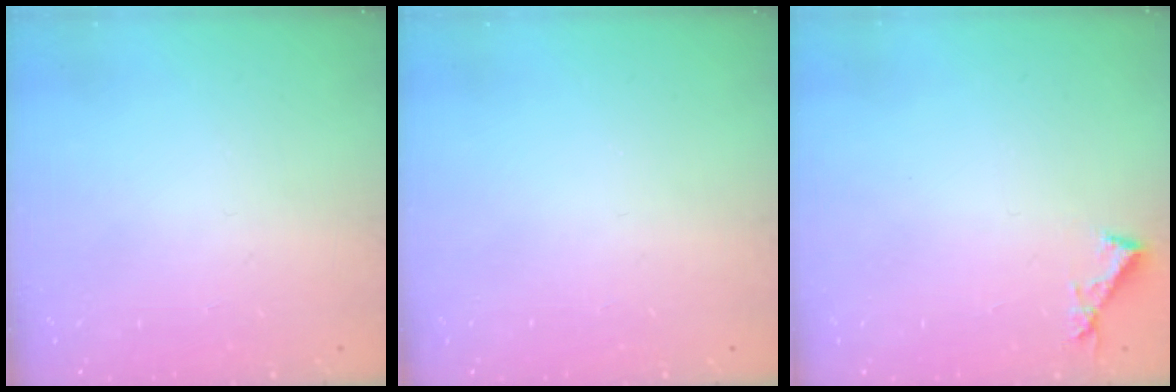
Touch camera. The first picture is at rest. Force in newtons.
{"total": 0.0}
{"total": 4.2, "press": 4.2, "slide": 0.4}